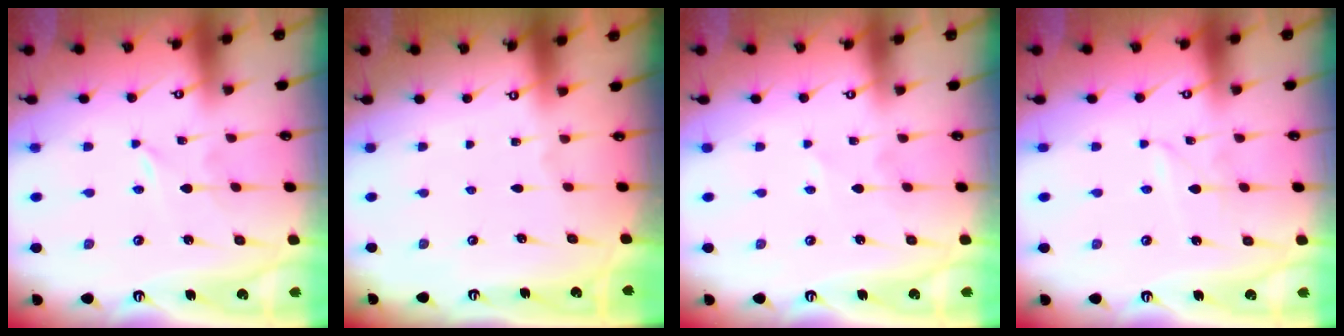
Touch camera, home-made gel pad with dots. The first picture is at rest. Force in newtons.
{"total": 0.0}
{"total": 0.9, "press": 0.9, "slide": 0.2}
{"total": 1.7, "press": 1.7, "slide": 0.2}